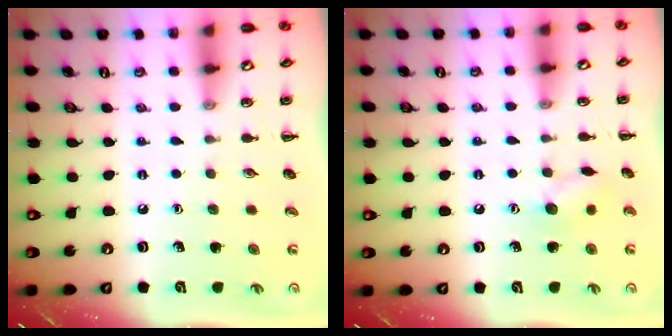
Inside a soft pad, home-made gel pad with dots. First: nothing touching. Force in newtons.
{"total": 7.3, "press": 7.2, "slide": 1.1}